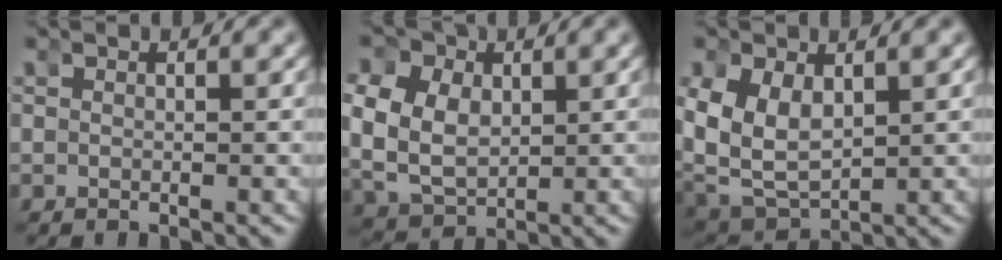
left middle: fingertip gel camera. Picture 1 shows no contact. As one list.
[{"total": 11.6, "force": [0.7, 10.2, 5.5], "torque": [-0.152, -0.032, 0.015]}, {"total": 10.5, "force": [-0.2, 9.1, 5.3], "torque": [-0.158, -0.037, 0.006]}]